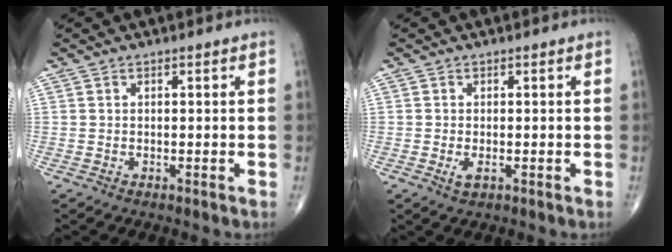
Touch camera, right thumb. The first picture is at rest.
{"total": 1.8, "force": [-0.5, 0.9, 1.5], "torque": [-0.032, -0.004, -0.009]}